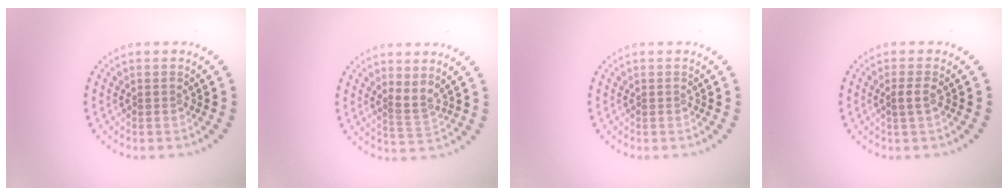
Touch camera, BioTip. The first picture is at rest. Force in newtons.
{"total": 1.8, "press": 1.1, "slide": 1.4}
{"total": 0.0}
{"total": 1.0, "press": 0.9, "slide": 0.6}